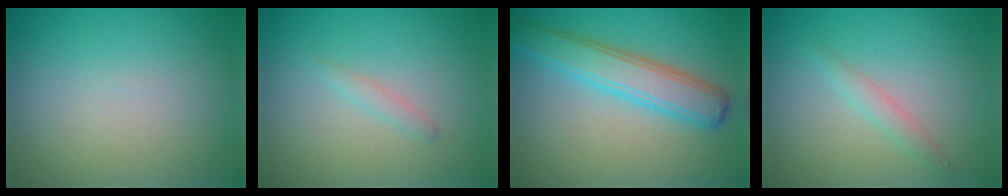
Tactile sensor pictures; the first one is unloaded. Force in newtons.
{"total": 0.9, "press": 0.9, "slide": 0.0}
{"total": 4.8, "press": 4.8, "slide": 0.3}
{"total": 1.4, "press": 1.4, "slide": 0.0}